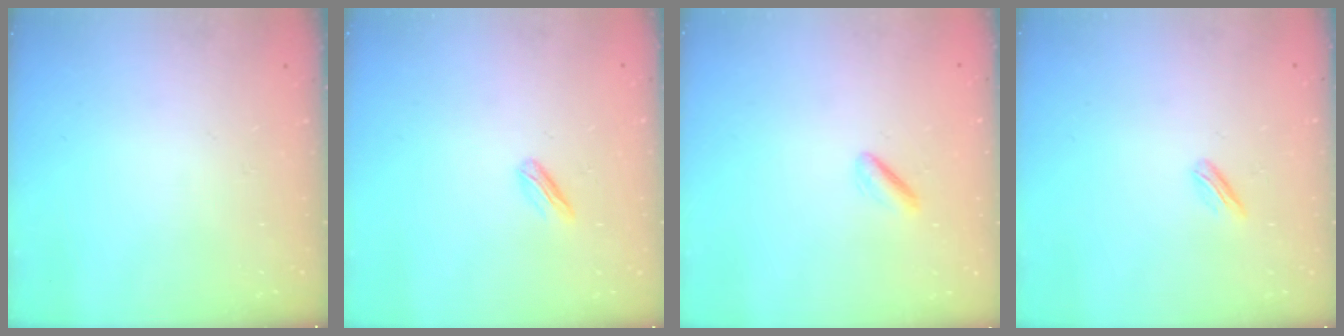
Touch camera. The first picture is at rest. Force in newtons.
{"total": 2.3, "press": 2.2, "slide": 0.7}
{"total": 1.1, "press": 0.7, "slide": 0.8}
{"total": 2.4, "press": 2.3, "slide": 0.6}